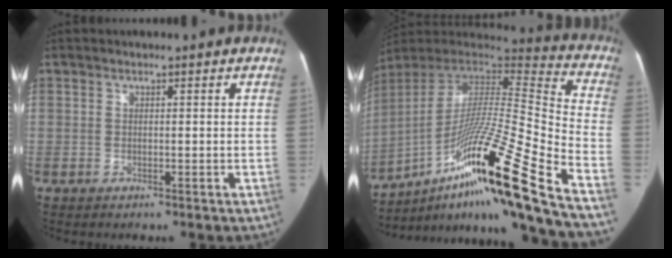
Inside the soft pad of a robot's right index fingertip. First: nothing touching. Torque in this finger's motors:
{"motor_torque": [1.85, -0.29, 0.37, 0.21]}